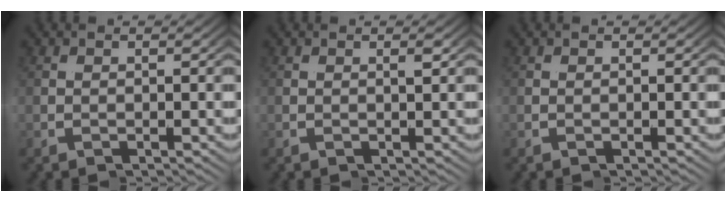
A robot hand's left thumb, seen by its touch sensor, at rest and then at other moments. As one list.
[{"total": 0.7, "force": [0.1, -0.1, 0.7], "torque": [-0.012, 0.002, 0.002]}, {"total": 0.0}]